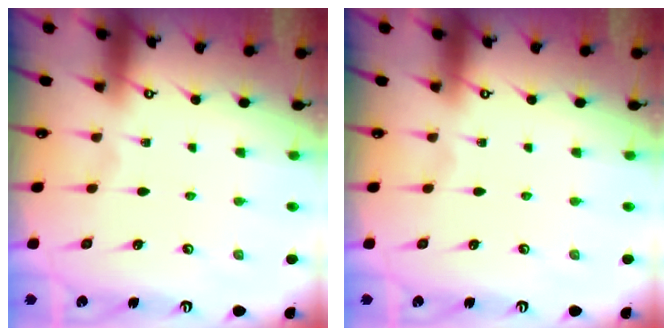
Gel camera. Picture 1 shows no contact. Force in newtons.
{"total": 0.0}